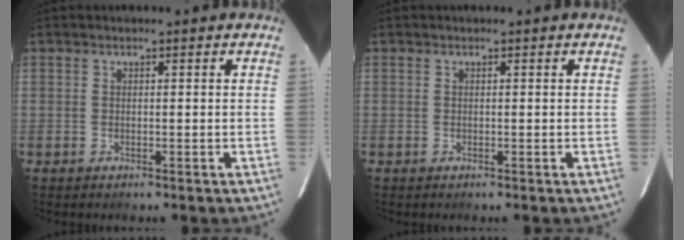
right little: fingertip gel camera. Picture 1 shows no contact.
{"total": 0.0}